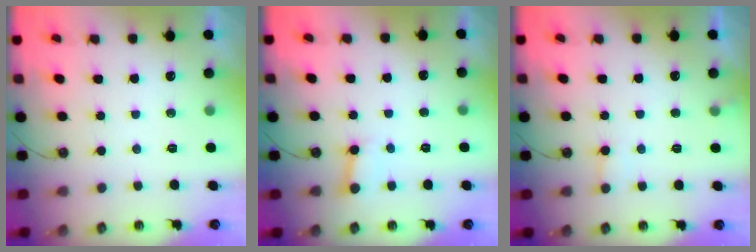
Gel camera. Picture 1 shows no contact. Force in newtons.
{"total": 2.7, "press": 2.7, "slide": 0.2}
{"total": 6.1, "press": 6.0, "slide": 0.5}